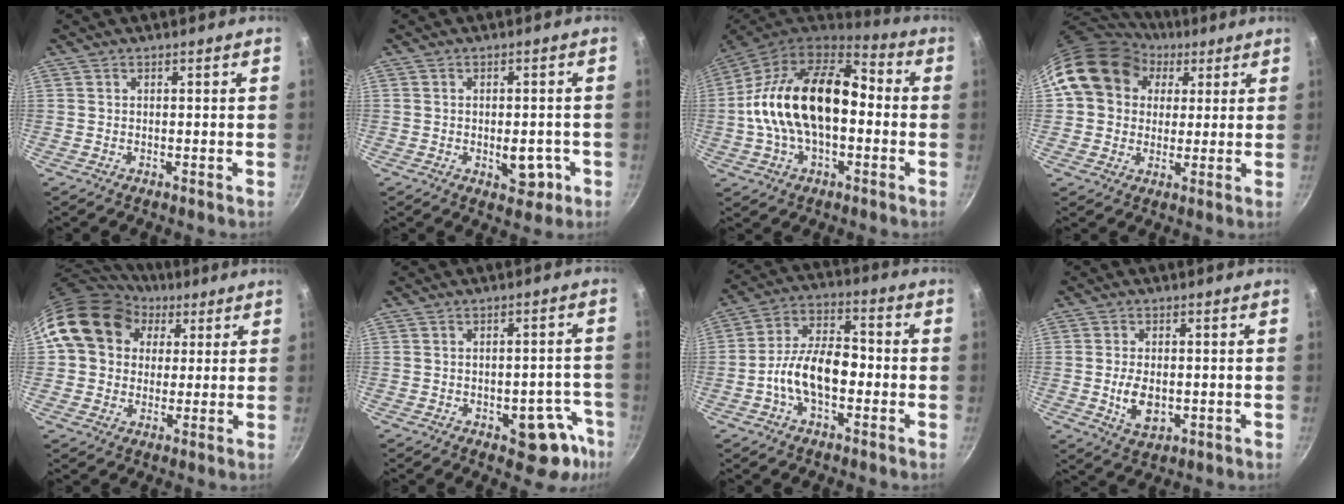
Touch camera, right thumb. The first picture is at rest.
{"total": 5.7, "force": [-1.7, 3.3, 4.3], "torque": [-0.028, 0.007, -0.016]}
{"total": 22.7, "force": [-0.8, 13.5, 18.3], "torque": [-0.307, 0.046, -0.027]}
{"total": 14.7, "force": [5.4, 12.1, 6.4], "torque": [-0.088, 0.010, 0.086]}
{"total": 15.5, "force": [5.6, 12.6, 7.1], "torque": [-0.101, 0.013, 0.089]}
{"total": 10.5, "force": [-4.8, 5.5, 7.5], "torque": [-0.017, 0.035, -0.056]}
{"total": 12.0, "force": [-2.8, 6.7, 9.6], "torque": [-0.142, 0.046, -0.061]}
{"total": 6.4, "force": [-0.8, 3.8, 5.0], "torque": [-0.085, -0.004, -0.007]}